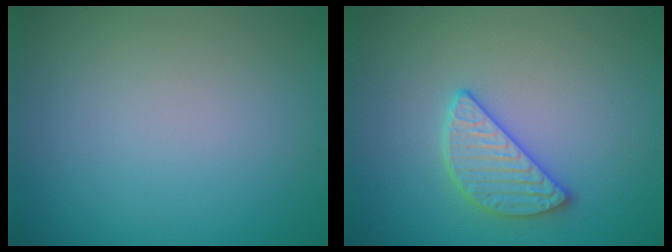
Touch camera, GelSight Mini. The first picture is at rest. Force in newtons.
{"total": 2.7, "press": 2.7, "slide": 0.4}